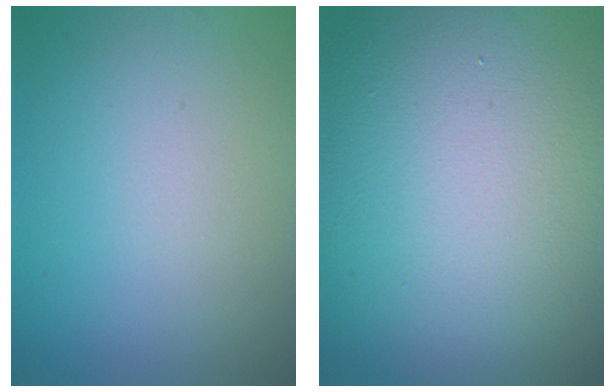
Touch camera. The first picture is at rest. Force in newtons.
{"total": 20.8, "press": 20.8, "slide": 1.5}